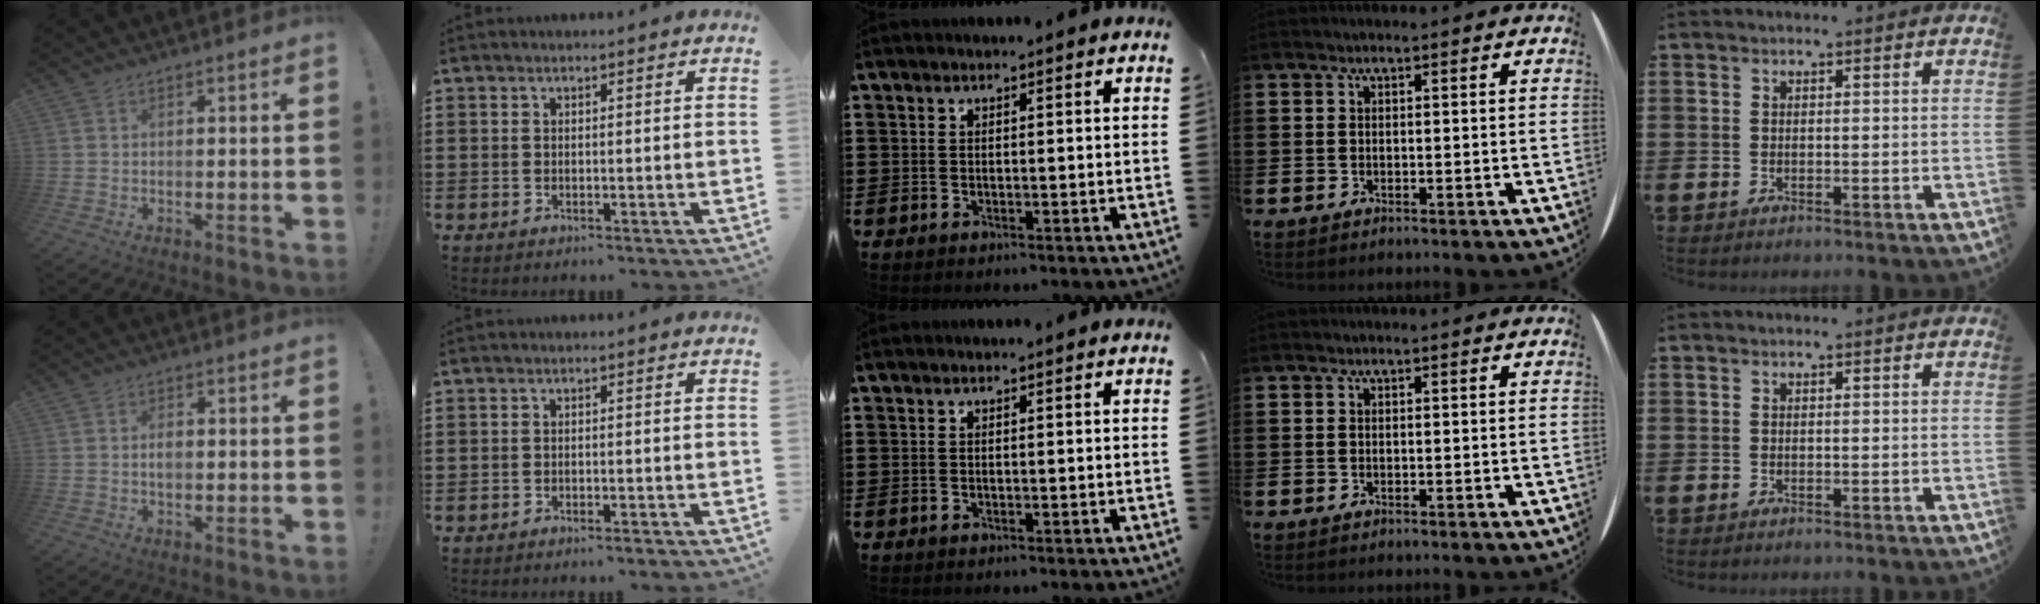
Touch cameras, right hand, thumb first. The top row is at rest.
{"thumb": {"total": 1.9, "force": [0.0, 1.2, 1.5], "torque": [-0.022, 0.004, -0.002]}, "index": {"total": 1.6, "force": [-1.5, 0.0, 0.3], "torque": [-0.007, 0.003, -0.032]}}